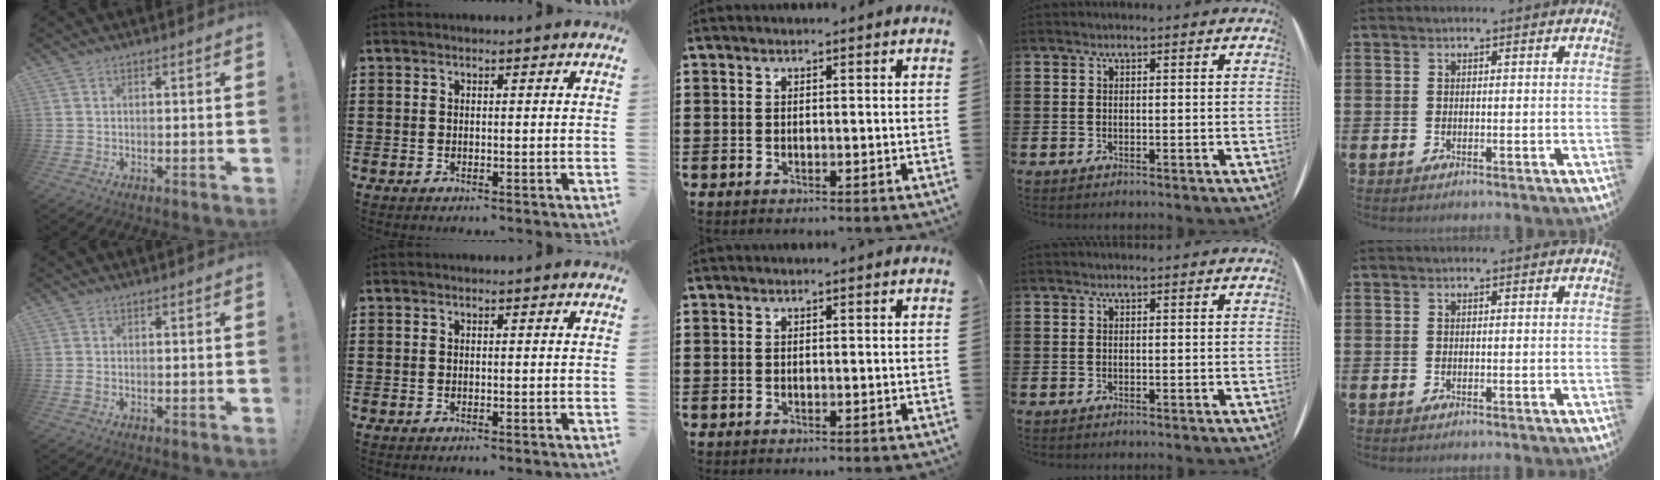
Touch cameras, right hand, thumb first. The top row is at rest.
{"thumb": {"total": 0.8, "force": [-0.2, 0.5, 0.6], "torque": [-0.012, 0.001, -0.004]}}